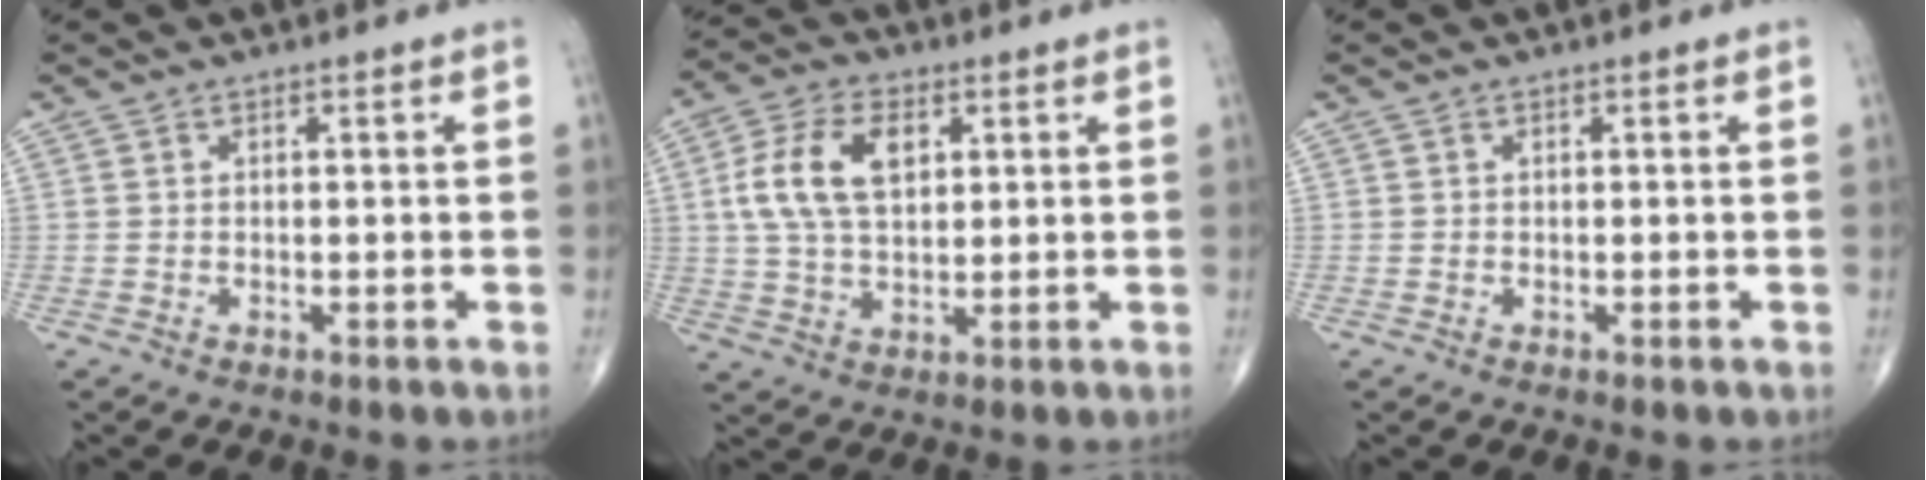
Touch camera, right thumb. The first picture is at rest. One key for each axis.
{"total": 11.7, "fx": 2.8, "fy": 6.9, "fz": 9.0, "tx": -0.170, "ty": 0.005, "tz": 0.052}
{"total": 0.0}